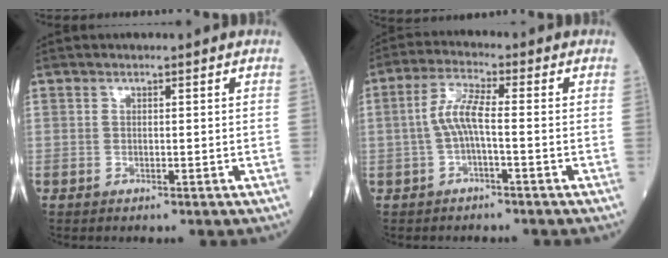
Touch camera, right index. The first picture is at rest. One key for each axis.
{"total": 5.1, "fx": -0.8, "fy": 0.6, "fz": 5.0, "tx": -0.103, "ty": 0.015, "tz": -0.017}